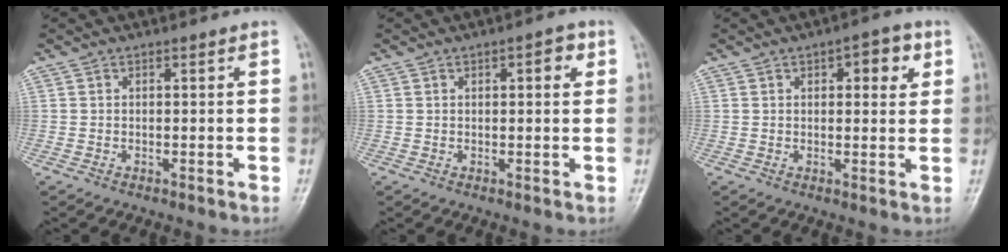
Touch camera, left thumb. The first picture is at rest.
{"total": 3.1, "force": [1.2, 1.3, 2.5], "torque": [-0.024, 0.002, 0.011]}
{"total": 5.7, "force": [2.3, 2.7, 4.4], "torque": [-0.035, -0.003, 0.024]}